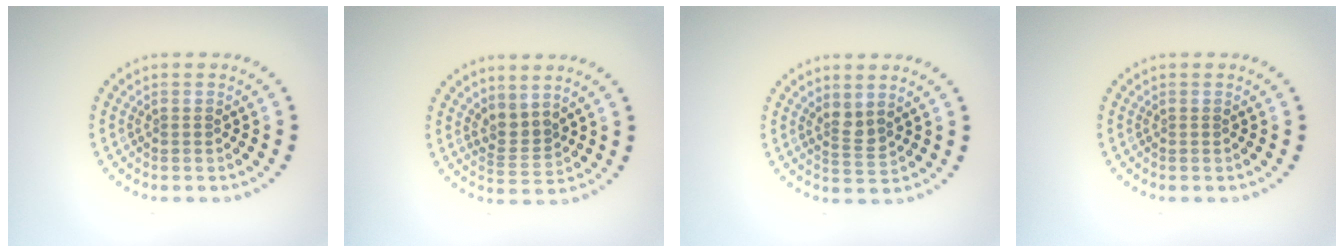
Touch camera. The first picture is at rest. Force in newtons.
{"total": 2.3, "press": 1.5, "slide": 1.7}
{"total": 1.8, "press": 1.4, "slide": 1.1}
{"total": 0.0}